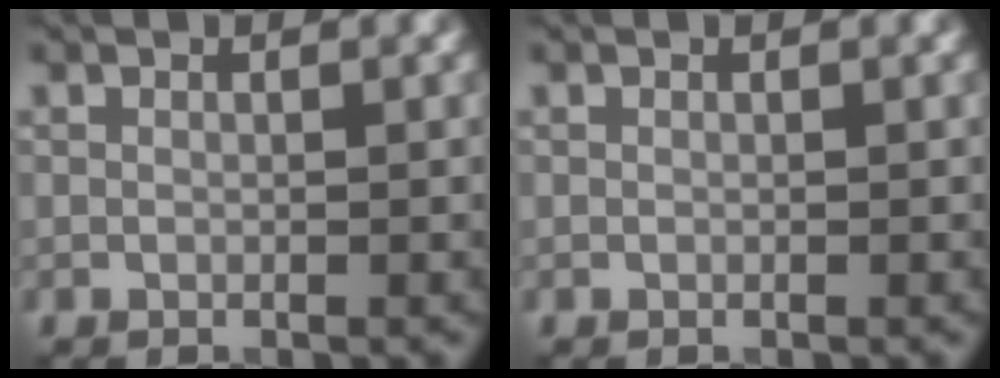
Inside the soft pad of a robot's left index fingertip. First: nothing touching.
{"total": 0.0}